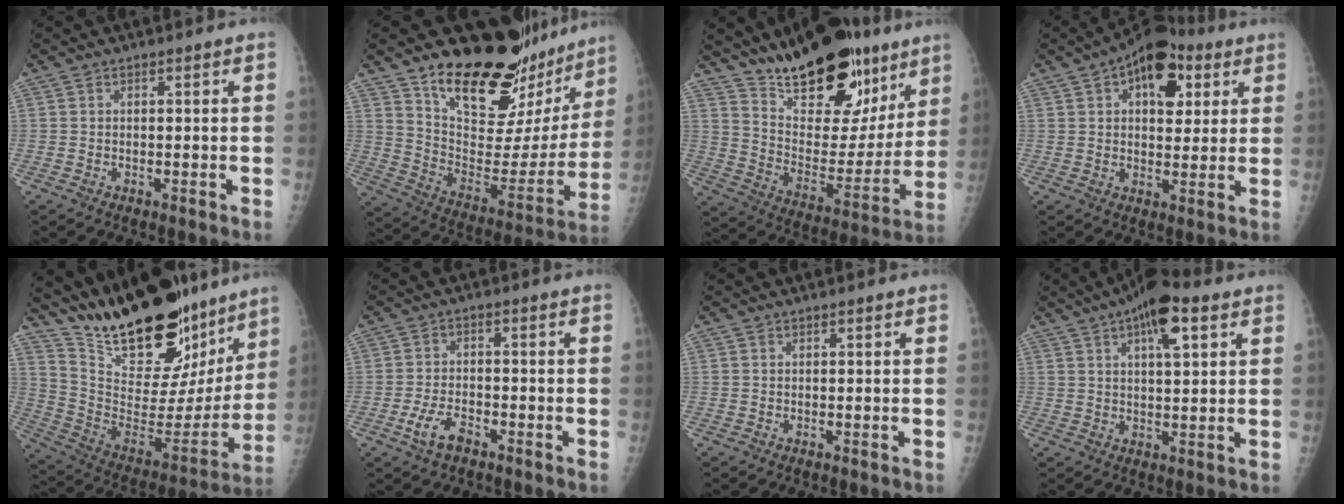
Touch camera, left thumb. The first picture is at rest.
{"total": 27.1, "force": [21.2, 10.9, 12.8], "torque": [-0.151, -0.120, 0.316]}
{"total": 26.0, "force": [17.4, 11.6, 15.4], "torque": [-0.195, -0.077, 0.276]}
{"total": 12.9, "force": [5.4, 7.5, 9.0], "torque": [-0.089, 0.002, 0.076]}
{"total": 29.6, "force": [22.9, 11.0, 15.2], "torque": [-0.209, -0.099, 0.365]}
{"total": 5.1, "force": [-2.9, 2.6, 3.4], "torque": [-0.068, 0.015, -0.054]}
{"total": 0.0}
{"total": 9.8, "force": [4.8, 3.4, 7.9], "torque": [-0.113, -0.002, 0.072]}